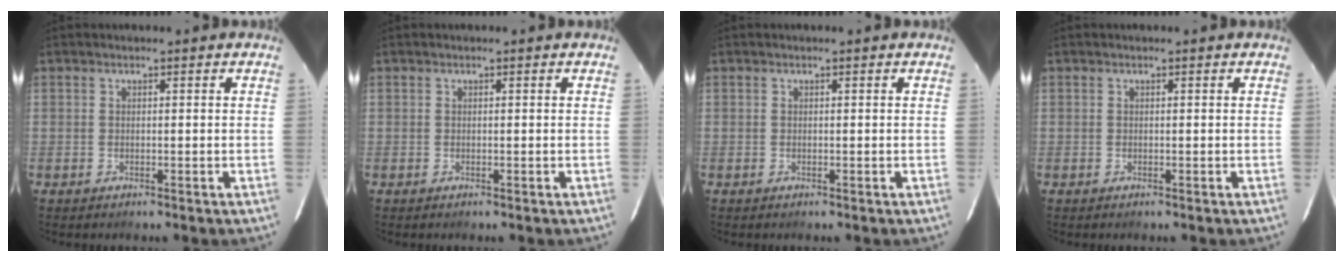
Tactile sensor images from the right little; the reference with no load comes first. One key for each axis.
{"total": 0.0}
{"total": 0.0}
{"total": 0.0}